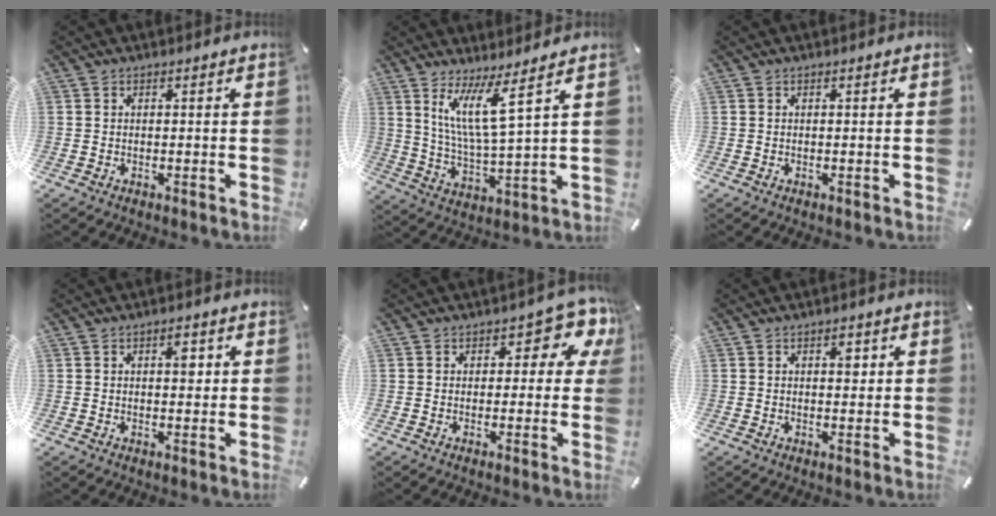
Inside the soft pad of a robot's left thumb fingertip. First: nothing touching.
{"total": 11.4, "force": [6.7, 1.3, 9.2], "torque": [-0.193, -0.021, 0.111]}
{"total": 0.0}
{"total": 3.2, "force": [0.9, 1.7, 2.6], "torque": [-0.023, -0.005, 0.007]}
{"total": 7.9, "force": [3.7, 4.4, 5.4], "torque": [-0.055, -0.021, 0.058]}
{"total": 2.6, "force": [0.9, 1.5, 1.9], "torque": [-0.017, -0.004, 0.009]}